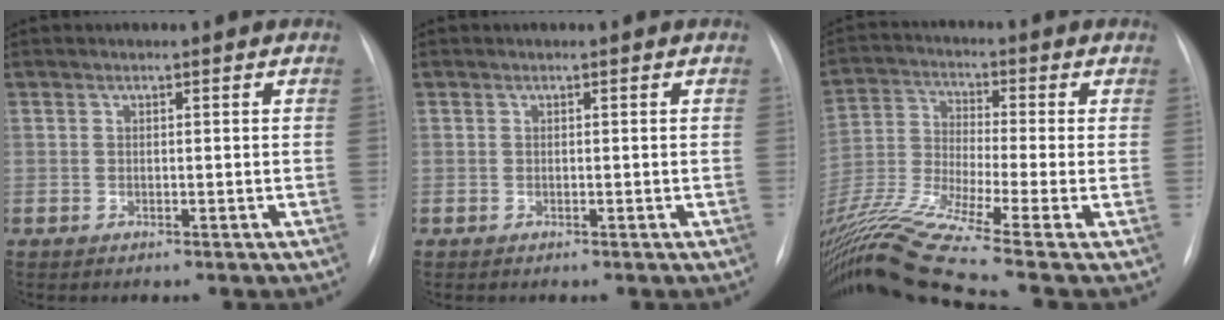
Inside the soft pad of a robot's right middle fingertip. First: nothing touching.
{"total": 0.0}
{"total": 15.9, "force": [-11.9, -2.4, 10.3], "torque": [-0.217, -0.023, -0.222]}